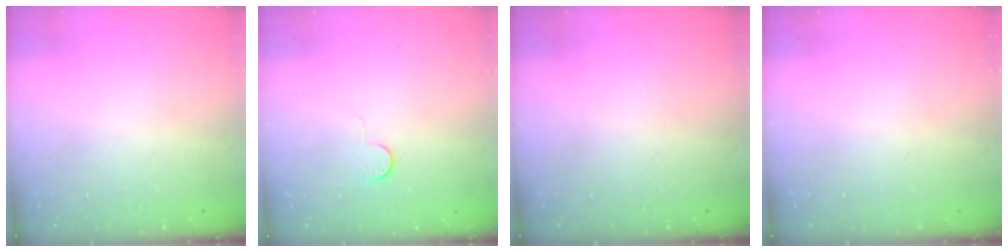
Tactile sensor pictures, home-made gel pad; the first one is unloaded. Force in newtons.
{"total": 5.0, "press": 5.0, "slide": 0.5}
{"total": 0.0}
{"total": 0.0}